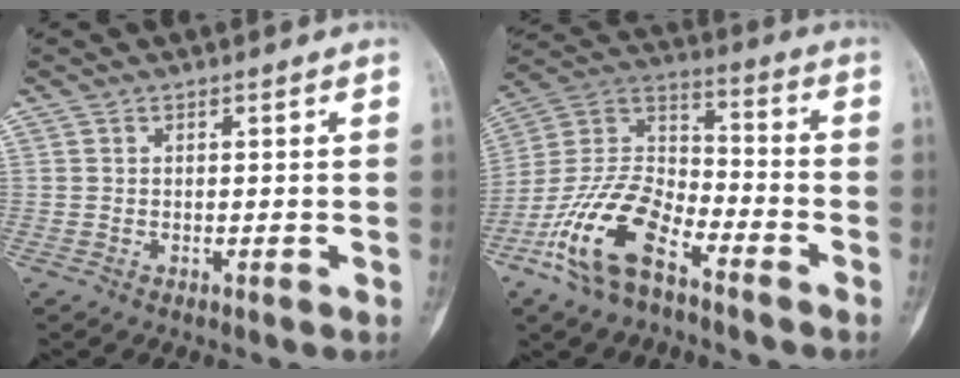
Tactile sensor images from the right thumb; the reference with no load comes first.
{"total": 16.8, "force": [-9.6, 7.5, 11.6], "torque": [-0.226, 0.063, -0.191]}